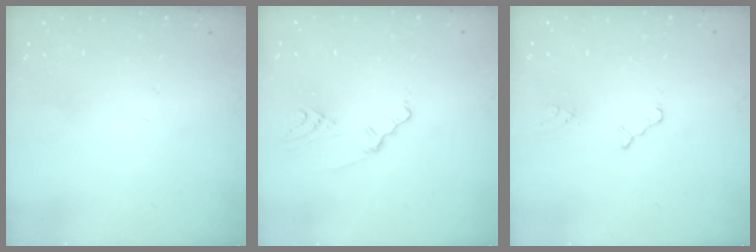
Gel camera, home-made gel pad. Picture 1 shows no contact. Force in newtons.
{"total": 2.2, "press": 2.1, "slide": 0.6}
{"total": 2.0, "press": 2.0, "slide": 0.3}